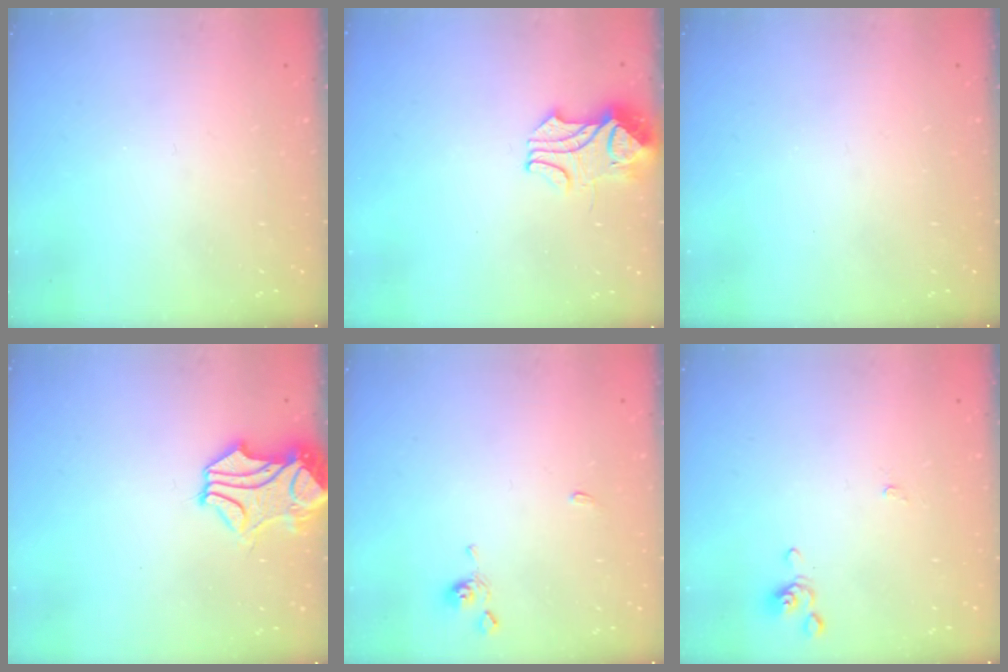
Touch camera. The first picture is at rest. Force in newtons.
{"total": 2.2, "press": 2.1, "slide": 0.9}
{"total": 0.0}
{"total": 2.2, "press": 1.8, "slide": 1.2}
{"total": 1.7, "press": 1.6, "slide": 0.6}
{"total": 0.0}